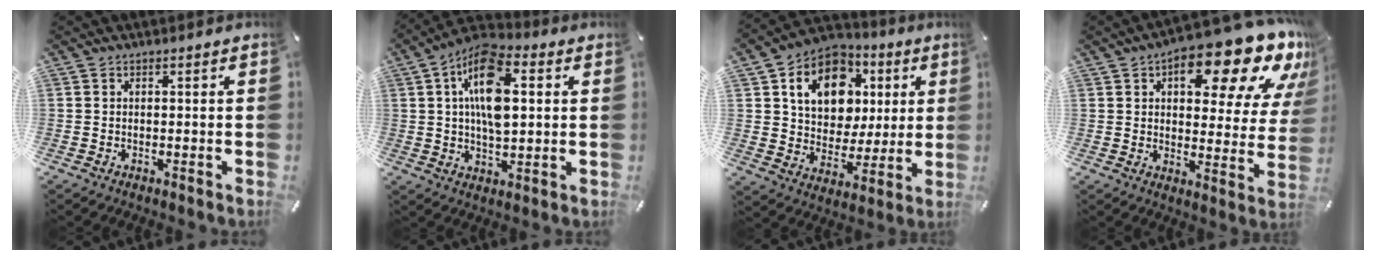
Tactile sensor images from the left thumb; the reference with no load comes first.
{"total": 14.2, "force": [3.3, 7.6, 11.6], "torque": [-0.220, -0.003, 0.053]}
{"total": 15.0, "force": [5.3, 11.9, 7.5], "torque": [-0.125, -0.008, 0.103]}
{"total": 20.8, "force": [12.8, 9.1, 13.6], "torque": [-0.163, -0.090, 0.201]}